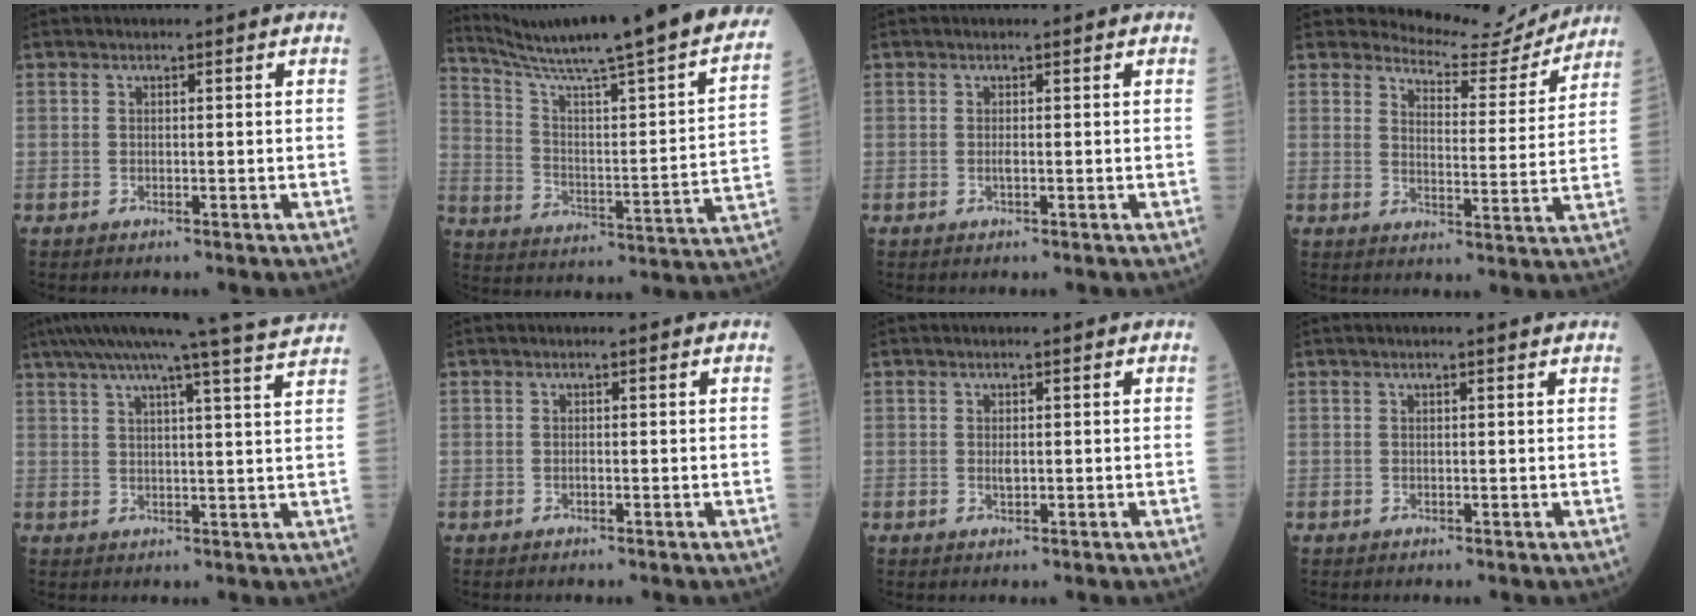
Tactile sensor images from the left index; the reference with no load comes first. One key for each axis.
{"total": 29.1, "fx": 25.1, "fy": -0.2, "fz": 14.8, "tx": -0.240, "ty": -0.087, "tz": 0.338}
{"total": 0.6, "fx": 0.0, "fy": 0.0, "fz": 0.6, "tx": -0.015, "ty": 0.000, "tz": -0.001}
{"total": 10.1, "fx": 10.0, "fy": 1.6, "fz": -0.3, "tx": 0.003, "ty": -0.024, "tz": 0.125}
{"total": 16.1, "fx": 13.9, "fy": -2.1, "fz": 7.7, "tx": -0.131, "ty": -0.011, "tz": 0.176}
{"total": 0.0}
{"total": 1.0, "fx": 0.2, "fy": 0.3, "fz": 0.9, "tx": -0.018, "ty": -0.002, "tz": 0.004}
{"total": 2.0, "fx": 1.7, "fy": -0.1, "fz": 1.1, "tx": -0.016, "ty": 0.011, "tz": 0.019}